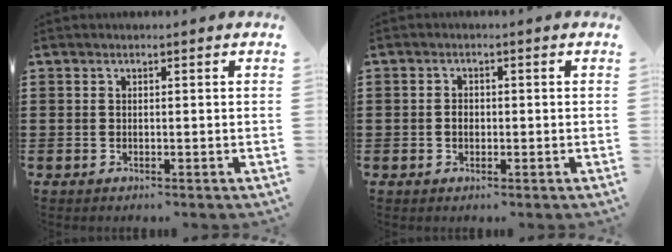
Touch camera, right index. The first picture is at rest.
{"total": 1.5, "force": [-0.2, 1.1, 1.1], "torque": [-0.022, 0.006, -0.006]}